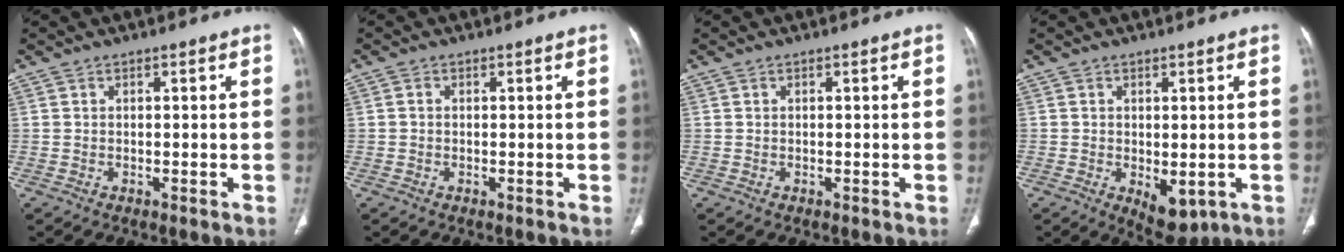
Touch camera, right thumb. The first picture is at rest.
{"total": 0.6, "force": [0.0, 0.5, 0.3], "torque": [-0.006, 0.001, -0.003]}
{"total": 0.0}
{"total": 6.0, "force": [-1.5, 3.2, 4.8], "torque": [-0.057, -0.009, -0.006]}